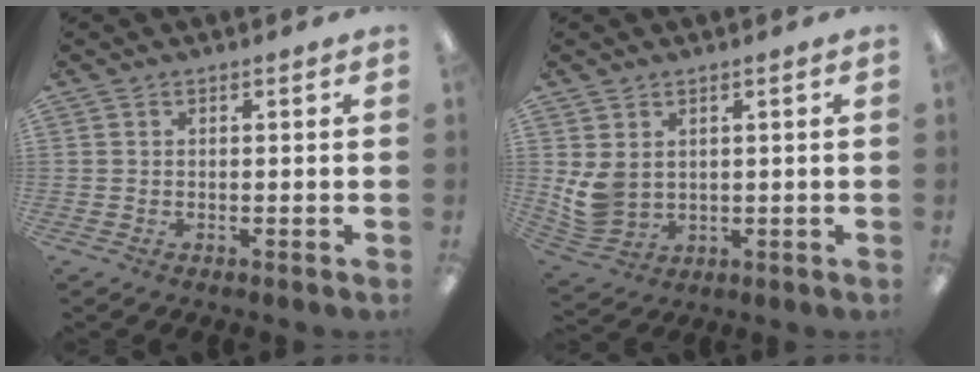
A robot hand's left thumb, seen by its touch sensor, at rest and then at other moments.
{"total": 6.4, "force": [1.9, 4.9, 3.6], "torque": [-0.082, -0.010, 0.039]}